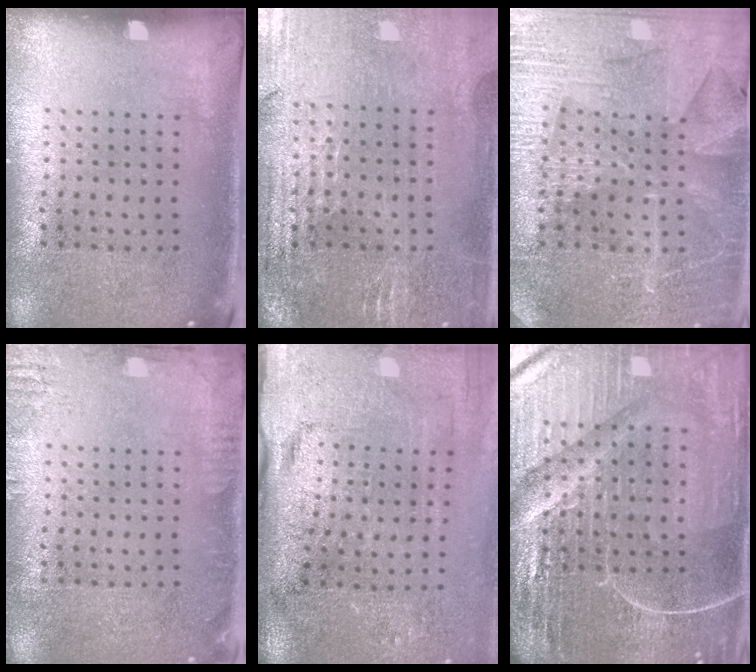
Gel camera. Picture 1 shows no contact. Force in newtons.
{"total": 1.8, "press": 1.7, "slide": 0.4}
{"total": 3.5, "press": 3.4, "slide": 0.9}
{"total": 1.9, "press": 1.9, "slide": 0.3}
{"total": 4.5, "press": 3.7, "slide": 2.5}
{"total": 6.9, "press": 6.1, "slide": 3.3}